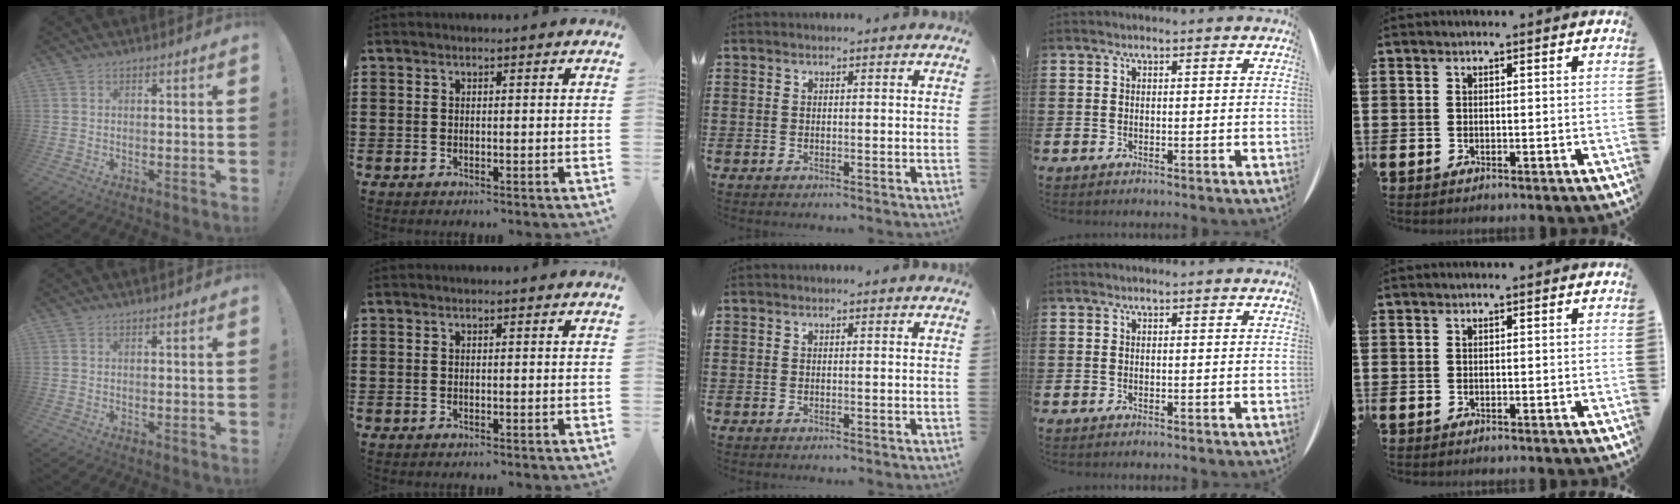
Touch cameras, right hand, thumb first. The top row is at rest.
{}